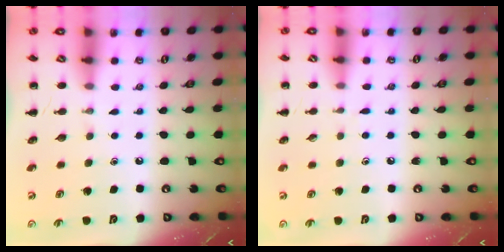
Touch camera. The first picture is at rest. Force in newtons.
{"total": 3.3, "press": 2.9, "slide": 1.6}